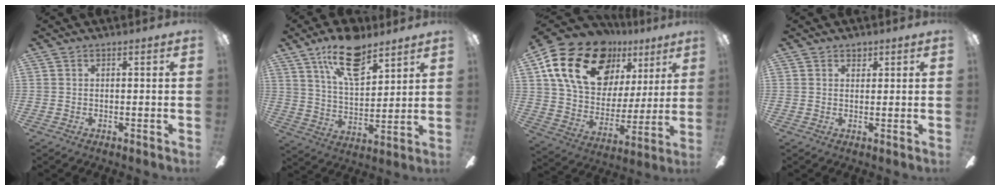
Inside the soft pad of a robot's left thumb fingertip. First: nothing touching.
{"total": 15.9, "force": [10.5, 6.9, 9.8], "torque": [-0.163, -0.040, 0.180]}
{"total": 23.1, "force": [13.3, 14.2, 12.3], "torque": [-0.221, -0.059, 0.249]}
{"total": 1.7, "force": [1.3, 1.1, 0.5], "torque": [0.005, -0.003, 0.020]}